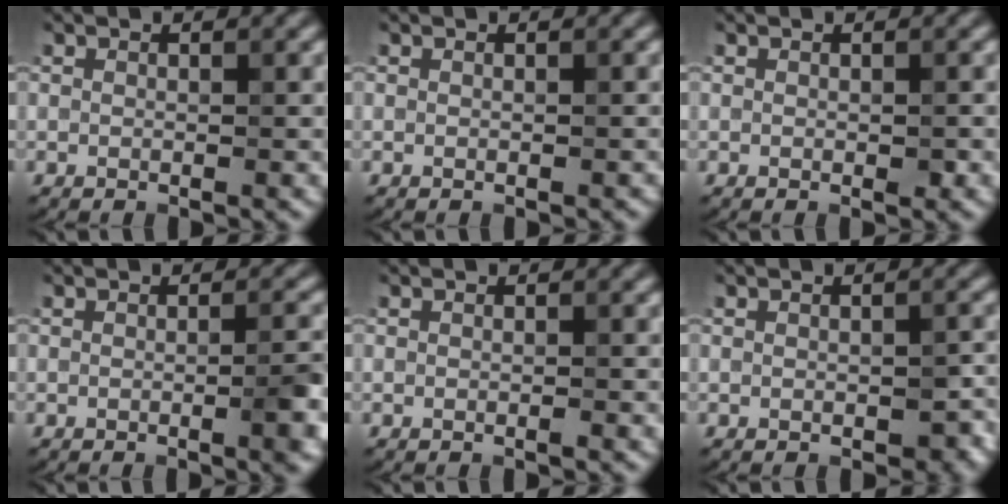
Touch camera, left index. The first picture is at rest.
{"total": 0.0}
{"total": 0.6, "force": [-0.1, 0.3, 0.5], "torque": [-0.008, -0.001, 0.000]}
{"total": 3.0, "force": [-0.5, 0.7, 2.9], "torque": [-0.032, 0.003, -0.010]}
{"total": 0.0}
{"total": 2.1, "force": [-0.6, 1.2, 1.6], "torque": [-0.025, -0.007, -0.002]}